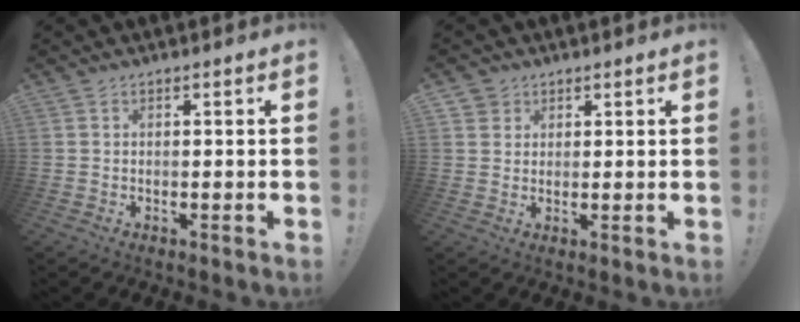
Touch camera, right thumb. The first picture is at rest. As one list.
[{"total": 3.2, "force": [1.7, 2.7, 0.2], "torque": [0.002, -0.008, 0.030]}]